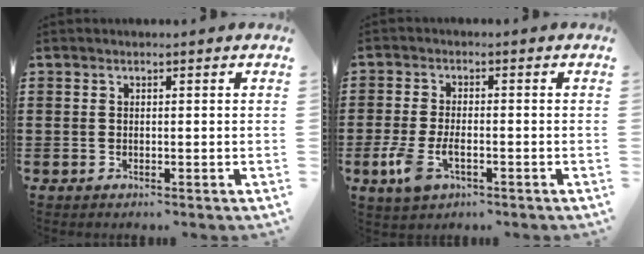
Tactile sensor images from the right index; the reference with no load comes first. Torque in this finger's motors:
{"motor_torque": [1.53, 0.61, 0.27, 0.11]}